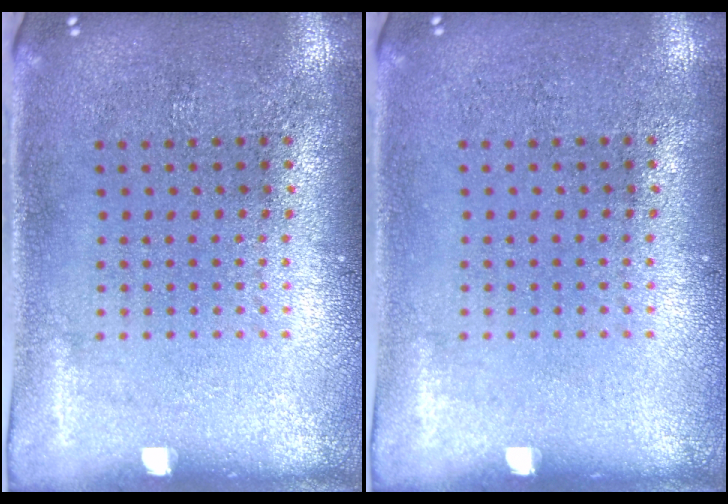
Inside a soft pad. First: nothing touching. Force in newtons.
{"total": 0.0}